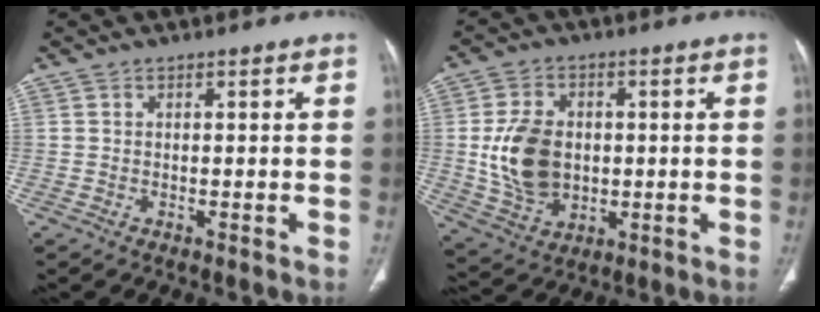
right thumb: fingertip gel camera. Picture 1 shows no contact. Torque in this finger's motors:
{"motor_torque": [1.00, 0.95, 0.86, -0.03, 0.25]}